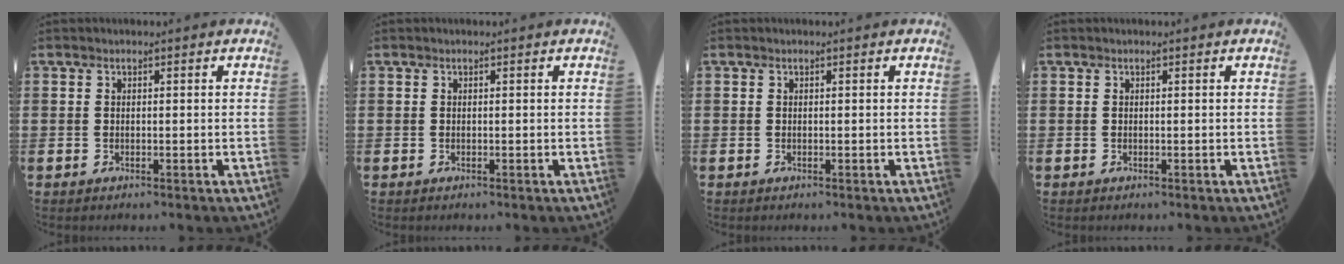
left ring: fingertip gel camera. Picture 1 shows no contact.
{"total": 0.0}
{"total": 0.0}
{"total": 0.0}